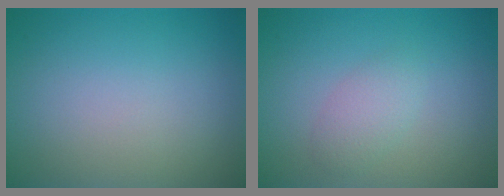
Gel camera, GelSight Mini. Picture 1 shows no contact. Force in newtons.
{"total": 1.8, "press": 1.8, "slide": 0.2}